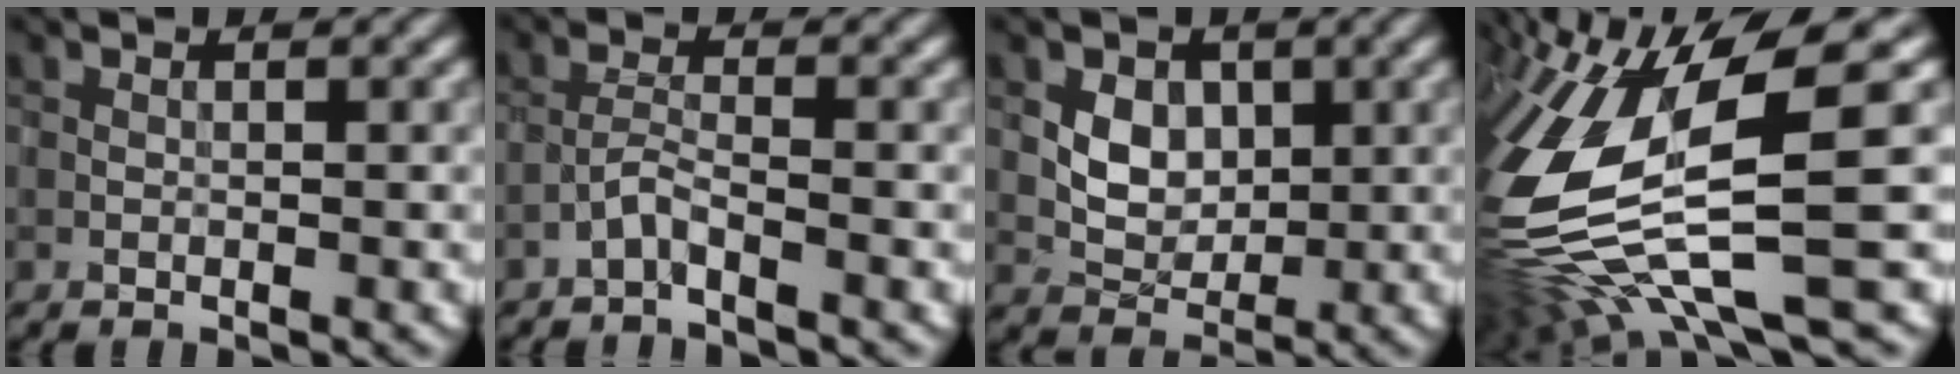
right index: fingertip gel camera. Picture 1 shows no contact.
{"total": 1.6, "force": [-1.3, 0.0, 0.8], "torque": [-0.017, 0.010, -0.034]}
{"total": 2.9, "force": [0.9, 2.4, 1.5], "torque": [-0.024, 0.000, 0.015]}
{"total": 14.0, "force": [-2.0, 4.2, 13.2], "torque": [-0.295, -0.024, -0.014]}